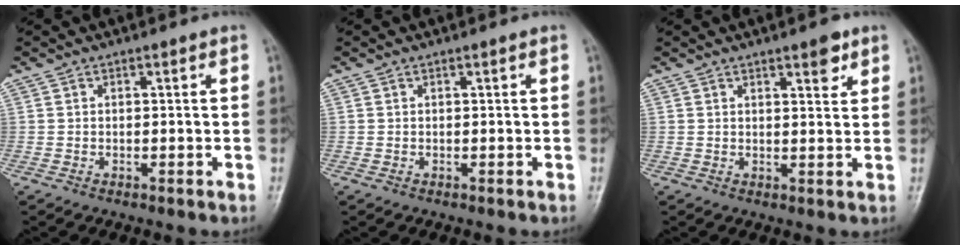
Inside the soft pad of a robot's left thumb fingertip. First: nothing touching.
{"total": 0.0}
{"total": 3.7, "force": [2.4, 1.2, 2.6], "torque": [-0.025, -0.013, 0.031]}